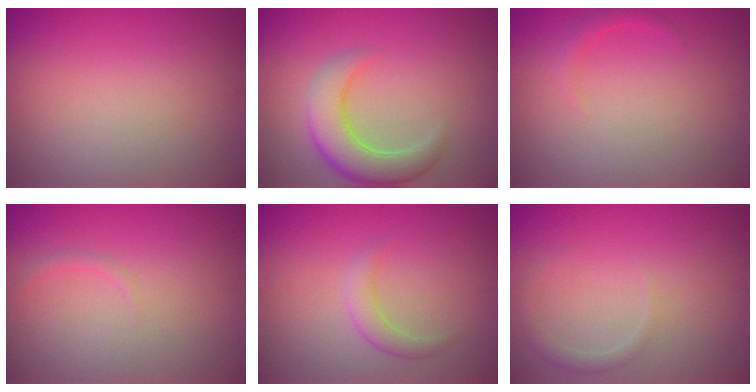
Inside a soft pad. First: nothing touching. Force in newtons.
{"total": 5.3, "press": 5.3, "slide": 0.5}
{"total": 1.1, "press": 1.1, "slide": 0.1}
{"total": 0.6, "press": 0.6, "slide": 0.1}
{"total": 1.7, "press": 1.7, "slide": 0.0}
{"total": 1.3, "press": 1.3, "slide": 0.1}